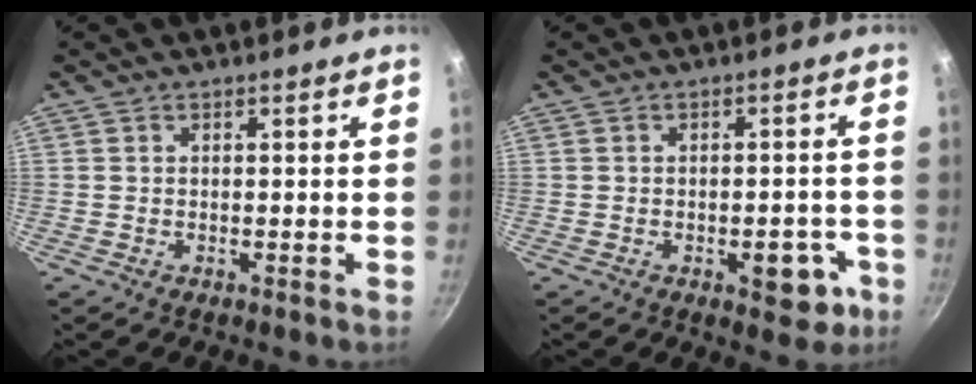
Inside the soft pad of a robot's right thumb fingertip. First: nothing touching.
{"total": 7.0, "force": [-2.7, 3.6, 5.3], "torque": [-0.040, 0.017, -0.028]}